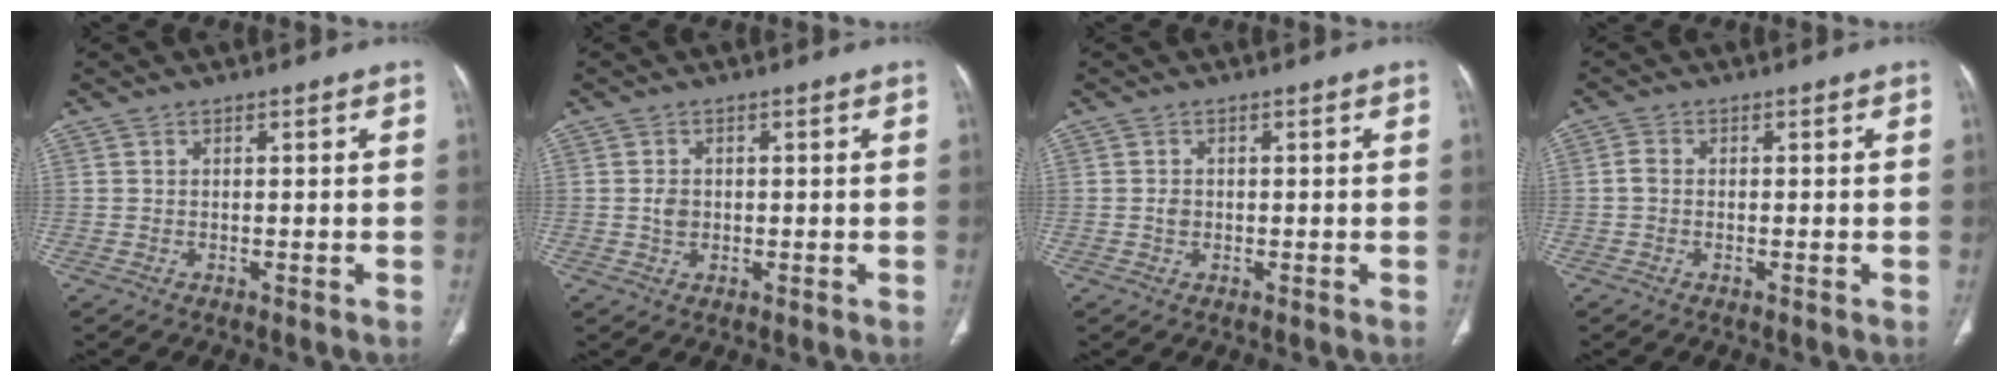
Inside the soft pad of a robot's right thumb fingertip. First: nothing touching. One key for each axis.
{"total": 2.2, "fx": -0.1, "fy": 1.8, "fz": 1.4, "tx": -0.021, "ty": 0.001, "tz": 0.000}
{"total": 1.3, "fx": -0.1, "fy": 1.0, "fz": 0.7, "tx": -0.011, "ty": 0.003, "tz": -0.002}
{"total": 1.7, "fx": -0.3, "fy": 1.2, "fz": 1.1, "tx": -0.021, "ty": 0.002, "tz": -0.012}